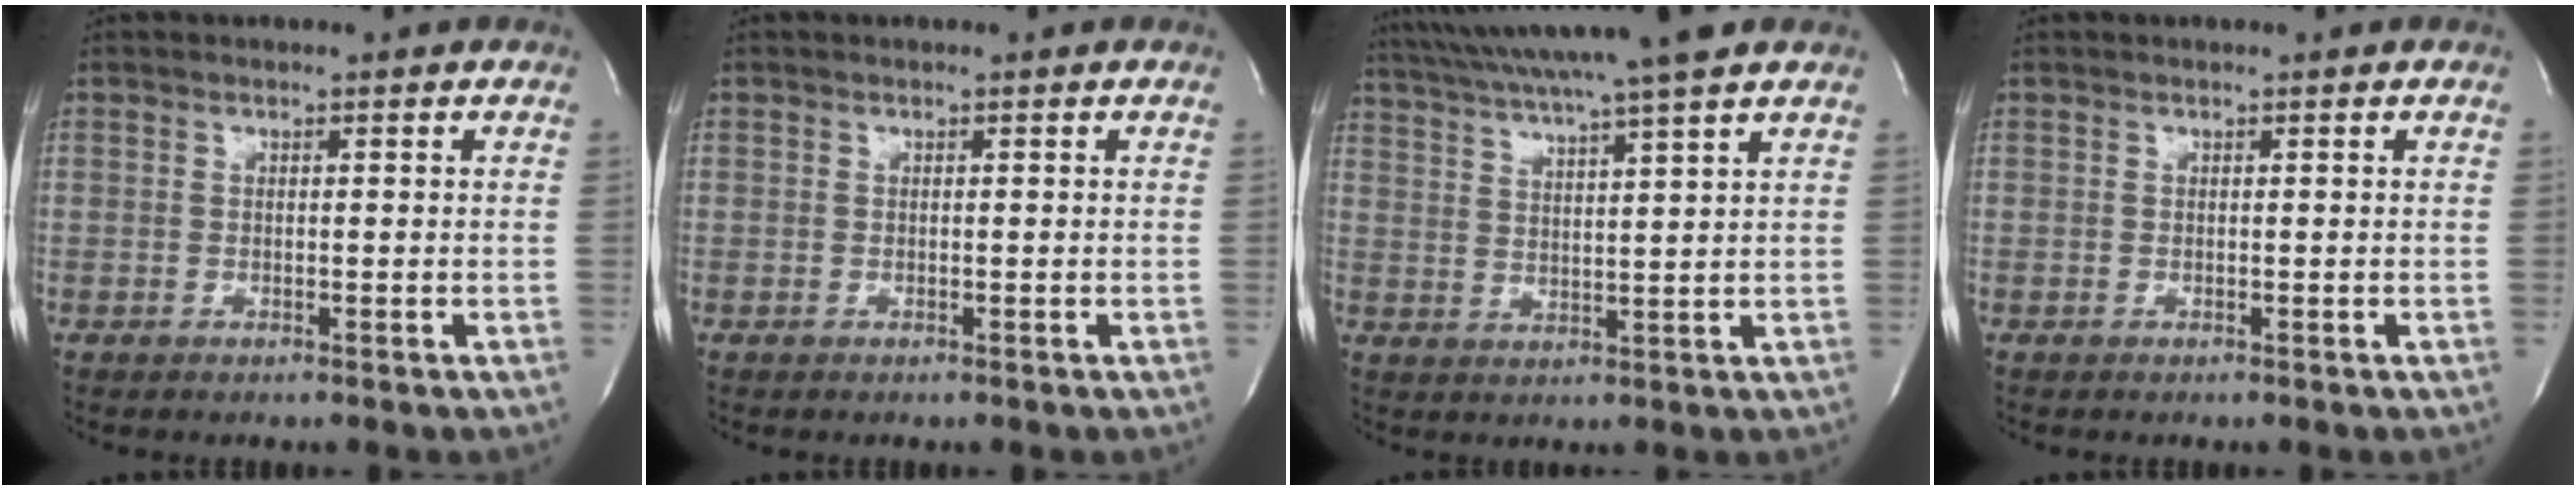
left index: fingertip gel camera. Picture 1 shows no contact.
{"total": 0.0}
{"total": 16.0, "force": [13.6, -1.1, 8.5], "torque": [-0.153, 0.012, 0.202]}
{"total": 0.0}